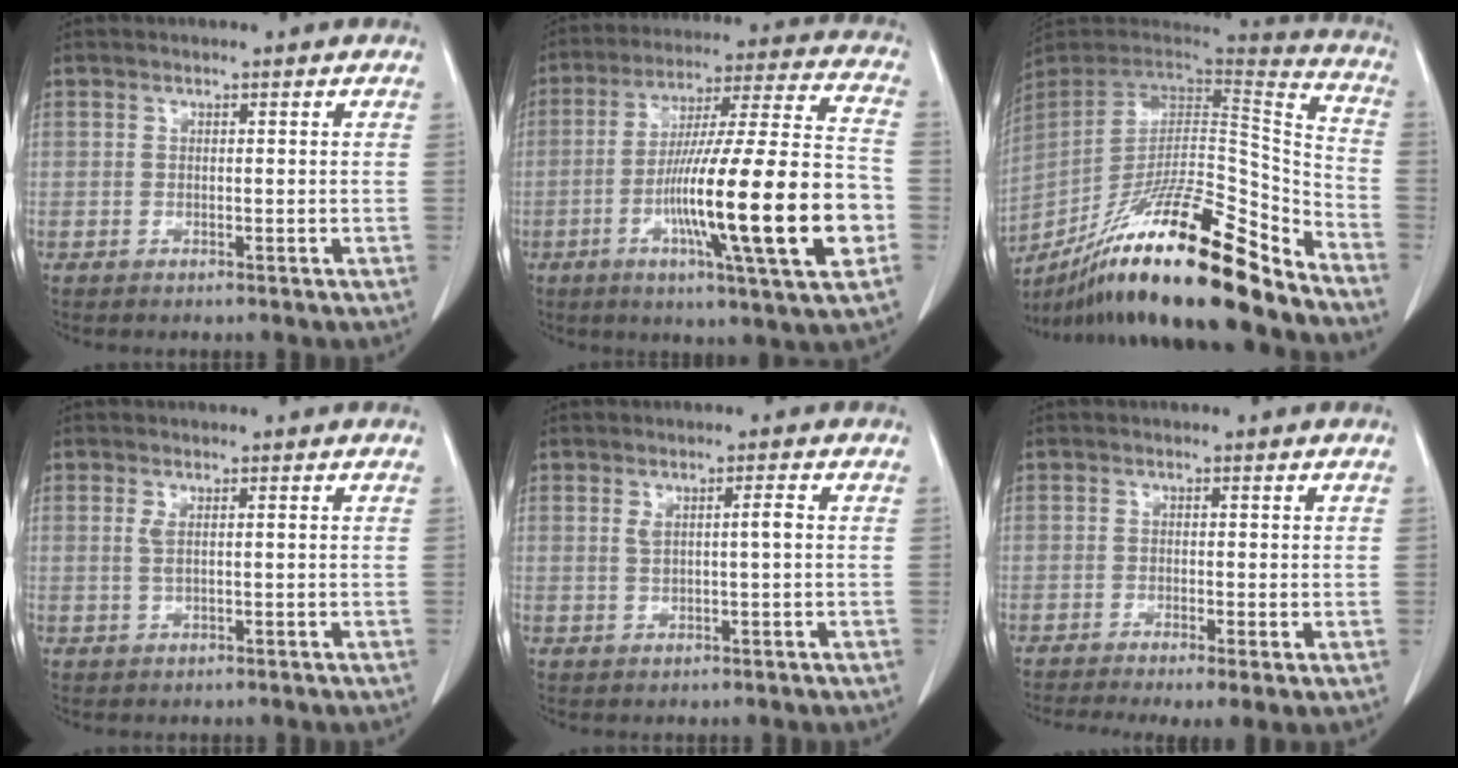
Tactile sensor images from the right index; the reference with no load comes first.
{"total": 23.6, "force": [-6.3, 0.7, 22.7], "torque": [-0.354, -0.011, -0.106]}
{"total": 27.9, "force": [-19.9, 3.6, 19.2], "torque": [-0.298, -0.016, -0.336]}
{"total": 1.3, "force": [0.2, 0.1, 1.3], "torque": [-0.035, 0.002, 0.004]}
{"total": 2.4, "force": [0.3, 0.2, 2.3], "torque": [-0.043, 0.006, 0.010]}
{"total": 6.0, "force": [-3.6, 1.2, 4.6], "torque": [-0.074, -0.015, -0.064]}